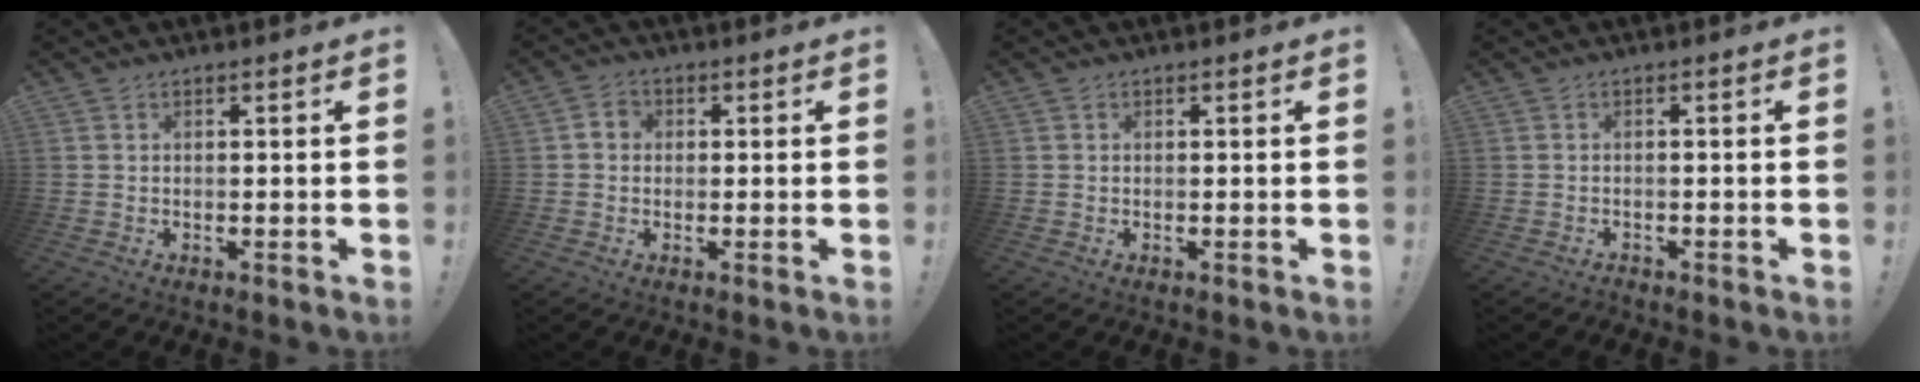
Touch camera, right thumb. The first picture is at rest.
{"total": 3.1, "force": [-0.2, 2.6, 1.6], "torque": [-0.030, 0.012, -0.002]}
{"total": 0.0}
{"total": 0.9, "force": [-0.8, 0.2, 0.1], "torque": [0.000, 0.001, -0.016]}